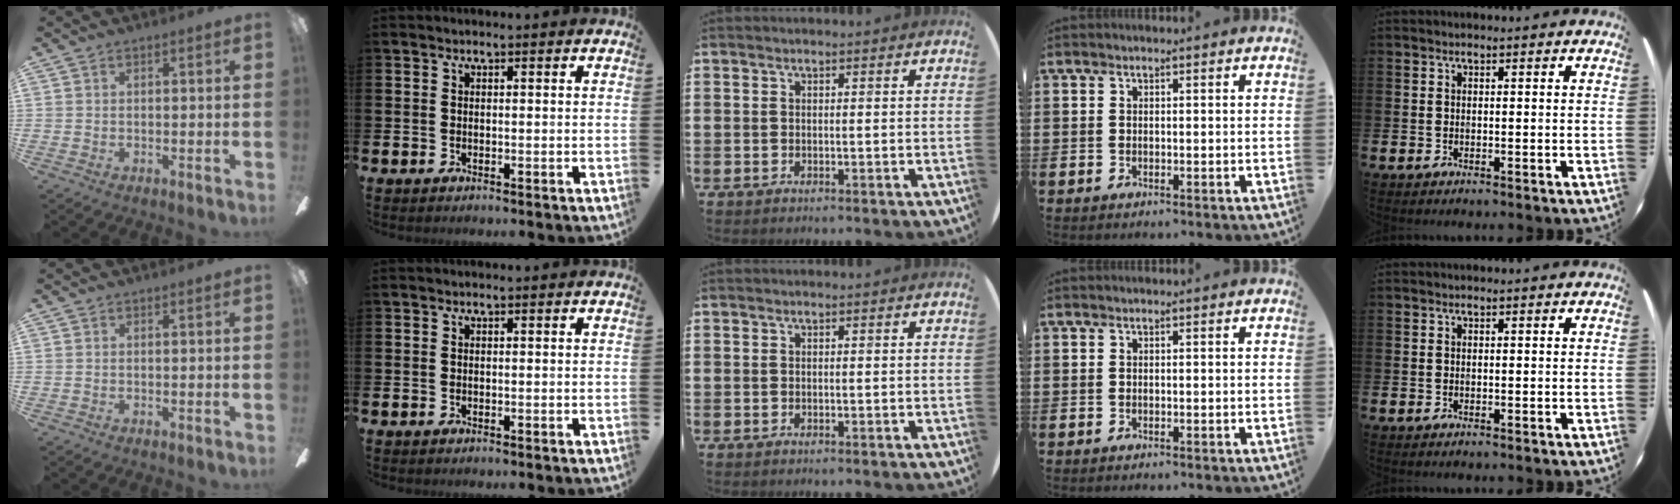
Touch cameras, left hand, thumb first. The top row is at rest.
{}